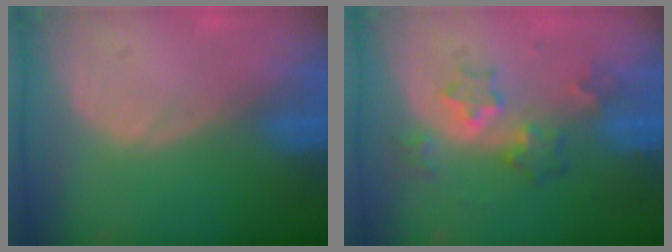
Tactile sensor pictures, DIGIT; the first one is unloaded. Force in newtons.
{"total": 6.2, "press": 5.5, "slide": 3.0}